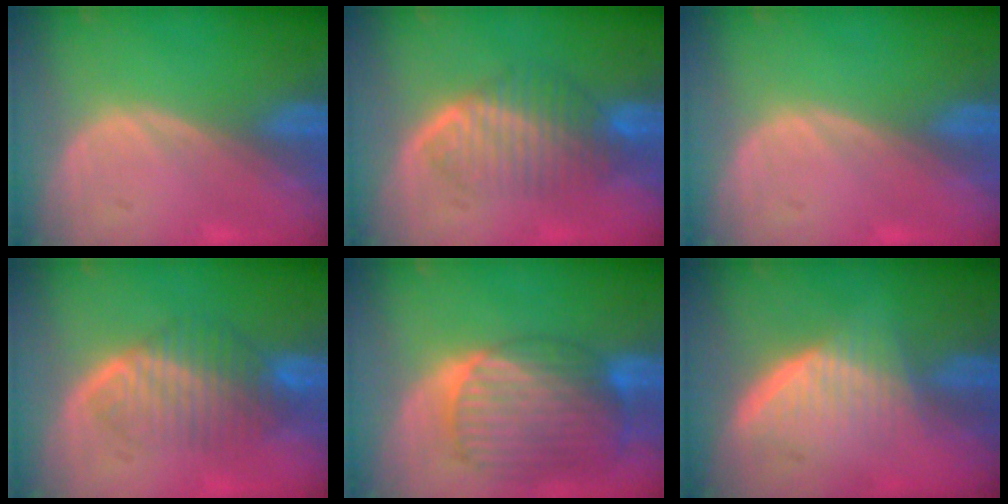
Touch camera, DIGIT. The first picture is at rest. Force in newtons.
{"total": 6.6, "press": 6.4, "slide": 1.7}
{"total": 0.0}
{"total": 6.9, "press": 6.5, "slide": 2.3}
{"total": 10.7, "press": 9.2, "slide": 5.5}
{"total": 6.0, "press": 5.7, "slide": 2.1}